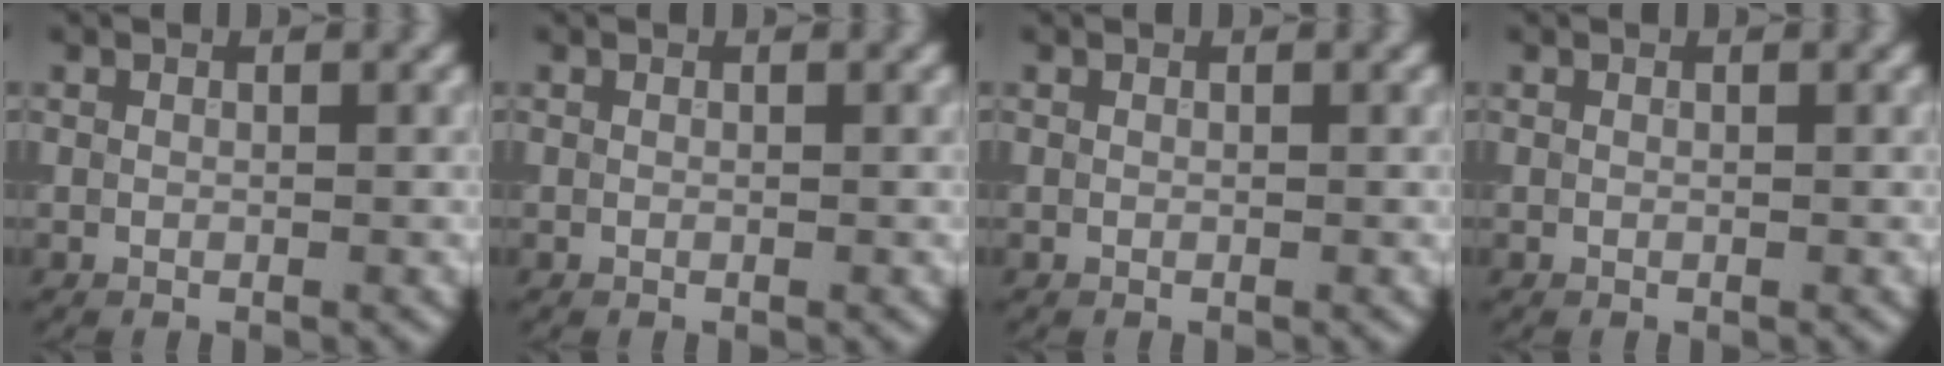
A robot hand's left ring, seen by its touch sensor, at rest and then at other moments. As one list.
[{"total": 0.0}, {"total": 0.0}, {"total": 0.0}]